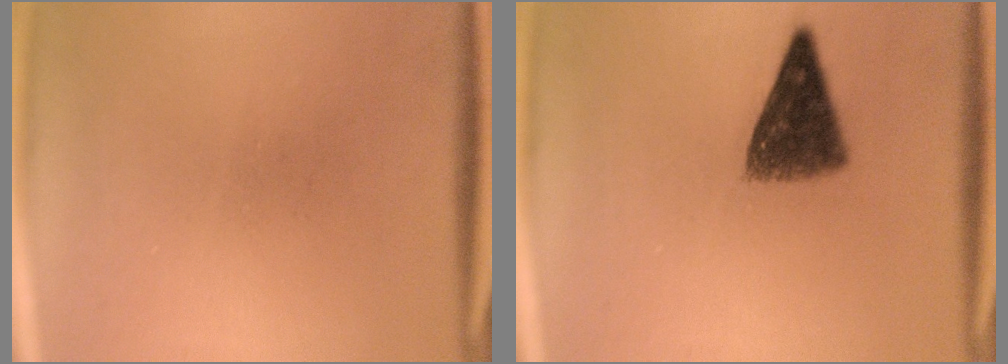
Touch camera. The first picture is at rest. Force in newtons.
{"total": 8.0}